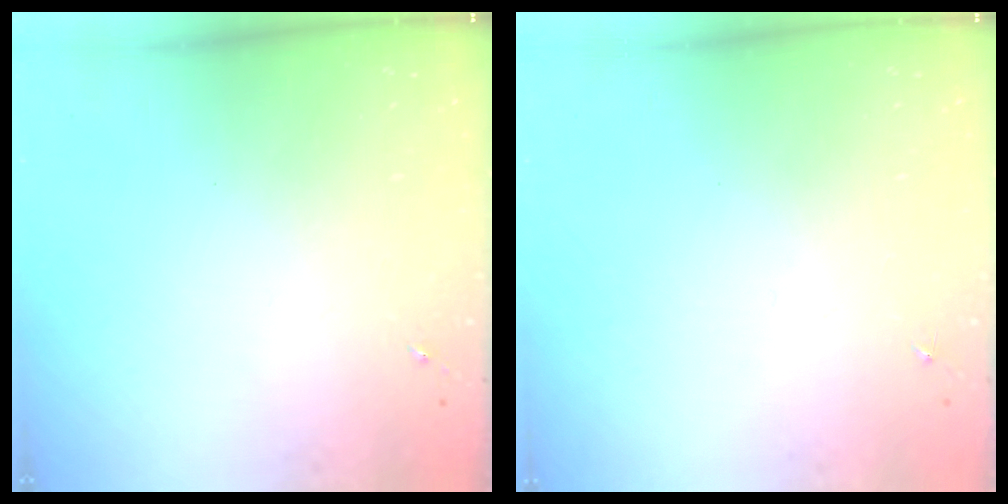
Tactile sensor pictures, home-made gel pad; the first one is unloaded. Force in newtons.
{"total": 0.0}